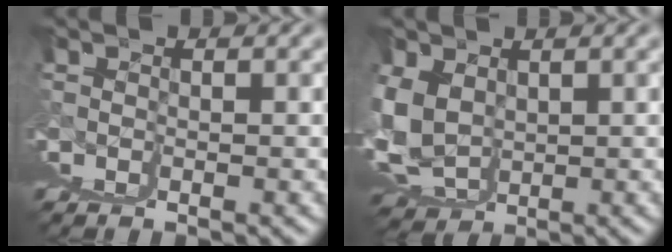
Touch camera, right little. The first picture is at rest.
{"total": 5.5, "force": [1.7, 4.2, 3.1], "torque": [-0.042, -0.026, 0.049]}